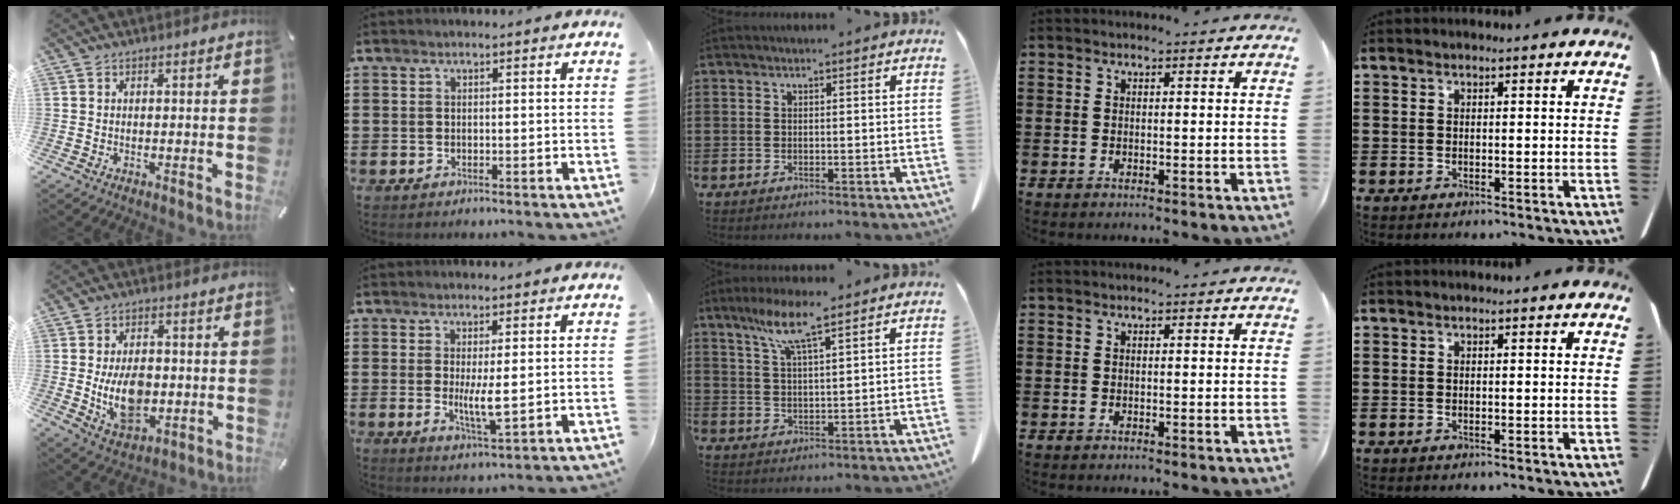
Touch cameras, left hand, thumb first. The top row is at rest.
{"thumb": {"total": 11.4, "force": [-1.0, 7.4, 8.6], "torque": [-0.145, -0.006, -0.016]}, "index": {"total": 4.8, "force": [0.3, 0.9, 4.7], "torque": [-0.084, -0.009, 0.001]}, "middle": {"total": 7.2, "force": [4.9, 0.6, 5.2], "torque": [-0.113, -0.002, 0.086]}}